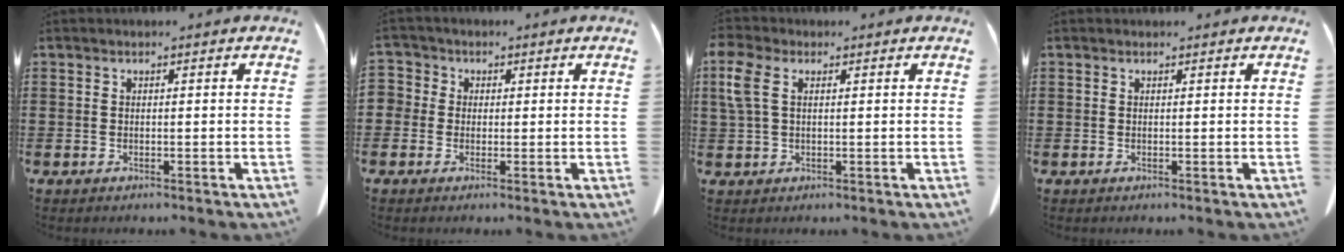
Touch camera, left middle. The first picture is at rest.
{"total": 1.7, "force": [-0.1, 1.7, 0.0], "torque": [-0.010, 0.007, -0.005]}
{"total": 4.1, "force": [1.2, 2.4, 3.1], "torque": [-0.090, 0.000, 0.015]}
{"total": 0.0}